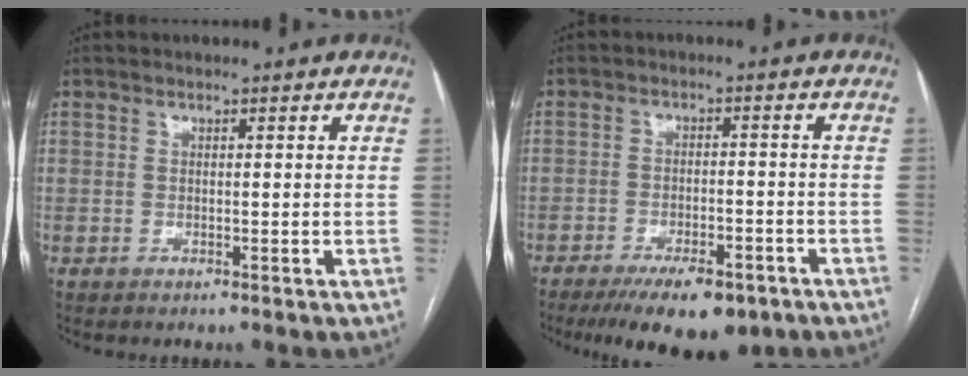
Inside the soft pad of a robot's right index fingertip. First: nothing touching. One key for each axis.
{"total": 11.7, "fx": -8.2, "fy": 3.8, "fz": 7.3, "tx": -0.106, "ty": -0.009, "tz": -0.123}